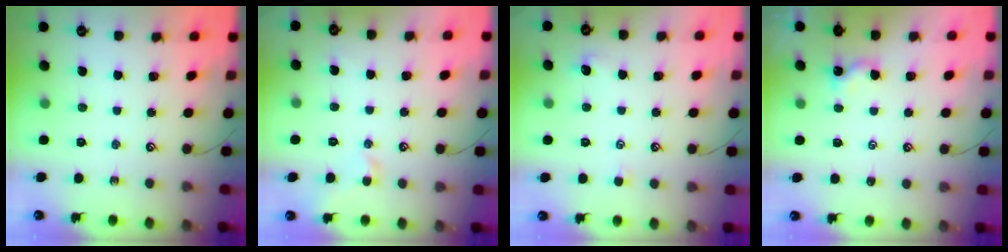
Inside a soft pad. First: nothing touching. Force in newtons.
{"total": 1.0, "press": 0.9, "slide": 0.4}
{"total": 1.0, "press": 1.0, "slide": 0.3}
{"total": 0.0}